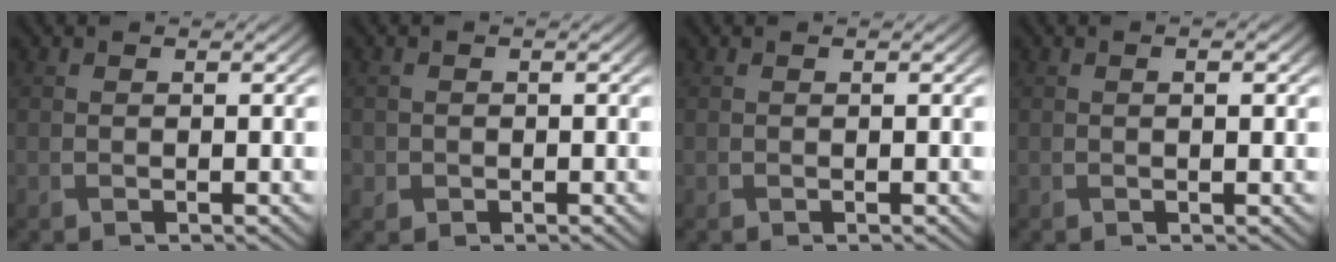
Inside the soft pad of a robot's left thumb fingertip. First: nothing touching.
{"total": 1.1, "force": [-0.3, 1.0, 0.1], "torque": [0.000, -0.004, -0.008]}
{"total": 0.0}
{"total": 1.2, "force": [0.4, 0.2, 1.1], "torque": [-0.019, 0.004, 0.006]}